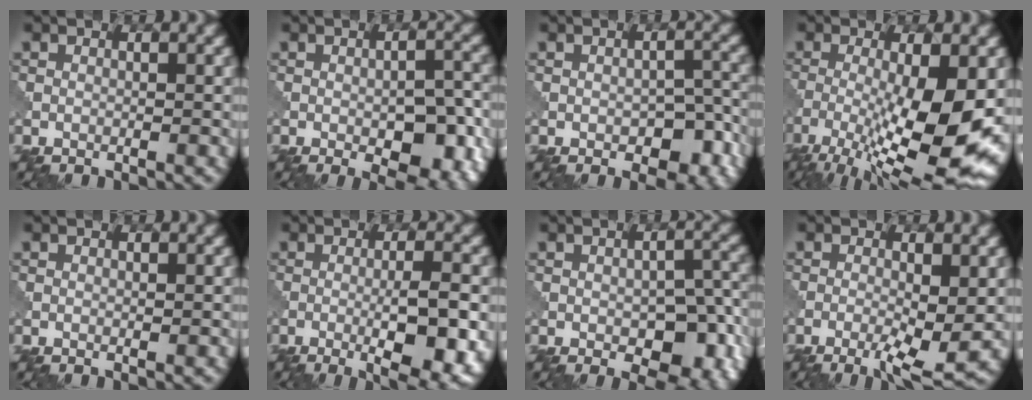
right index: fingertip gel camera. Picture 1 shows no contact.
{"total": 6.3, "force": [-2.2, 2.8, 5.2], "torque": [-0.070, 0.000, -0.031]}
{"total": 4.5, "force": [-1.6, 2.7, 3.3], "torque": [-0.043, -0.008, -0.019]}
{"total": 12.6, "force": [-3.9, 3.7, 11.4], "torque": [-0.201, -0.023, -0.060]}
{"total": 0.0}
{"total": 8.2, "force": [-2.3, 1.9, 7.6], "torque": [-0.110, -0.006, -0.027]}
{"total": 6.7, "force": [-1.9, 3.7, 5.2], "torque": [-0.065, -0.012, -0.020]}
{"total": 5.1, "force": [-1.6, 1.0, 4.7], "torque": [-0.081, -0.004, -0.027]}